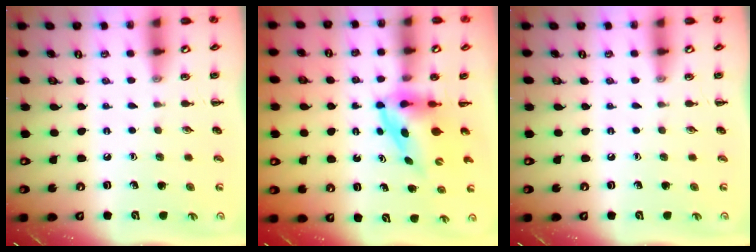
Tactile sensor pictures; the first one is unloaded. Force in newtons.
{"total": 3.9, "press": 3.8, "slide": 0.7}
{"total": 0.0}